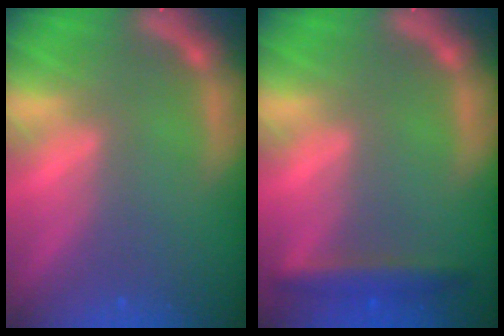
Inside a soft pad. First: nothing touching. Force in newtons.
{"total": 2.9}